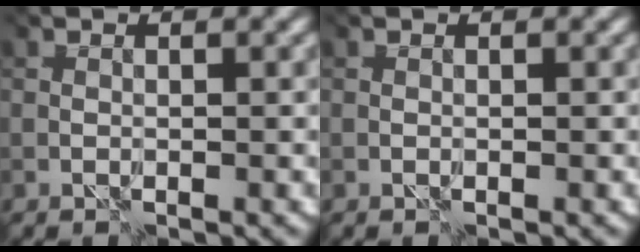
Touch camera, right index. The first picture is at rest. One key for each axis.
{"total": 0.0}